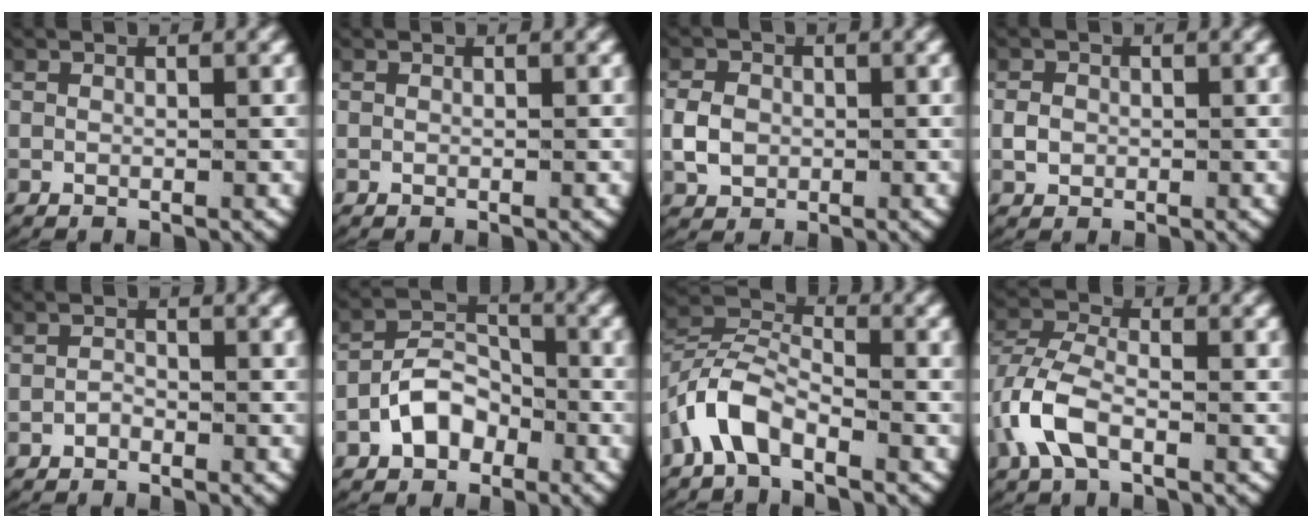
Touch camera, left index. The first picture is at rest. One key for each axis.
{"total": 0.0}
{"total": 2.6, "fx": -0.3, "fy": 2.2, "fz": 1.4, "tx": -0.036, "ty": -0.006, "tz": 0.001}
{"total": 1.1, "fx": -0.3, "fy": 1.0, "fz": 0.5, "tx": -0.022, "ty": -0.008, "tz": 0.001}
{"total": 0.9, "fx": -0.8, "fy": 0.5, "fz": 0.2, "tx": -0.006, "ty": -0.007, "tz": -0.012}
{"total": 4.3, "fx": -2.0, "fy": 3.1, "fz": 2.3, "tx": -0.043, "ty": 0.001, "tz": -0.038}
{"total": 4.4, "fx": -1.8, "fy": 3.0, "fz": 2.6, "tx": -0.060, "ty": -0.003, "tz": -0.042}
{"total": 4.0, "fx": -1.3, "fy": 2.5, "fz": 2.9, "tx": -0.081, "ty": -0.008, "tz": -0.022}